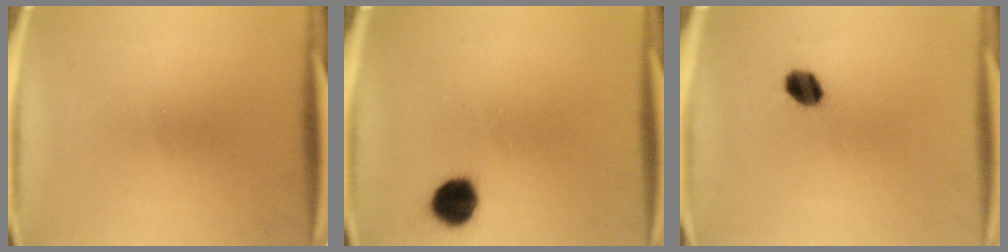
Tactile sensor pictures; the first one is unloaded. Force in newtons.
{"total": 6.9}
{"total": 4.9}